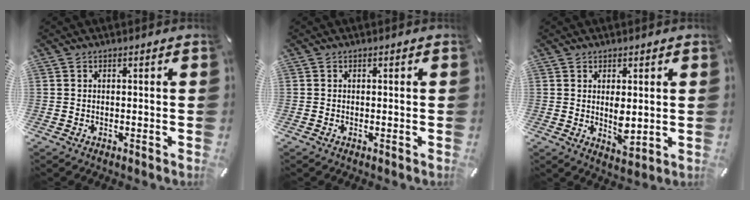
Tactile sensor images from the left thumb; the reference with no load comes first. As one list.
[{"total": 0.0}, {"total": 5.0, "force": [0.9, 2.7, 4.1], "torque": [-0.072, -0.005, 0.014]}]